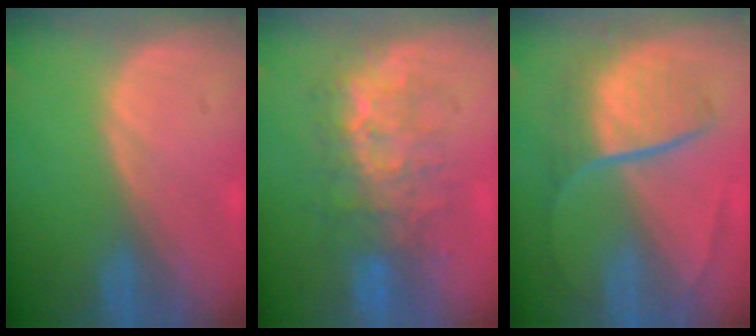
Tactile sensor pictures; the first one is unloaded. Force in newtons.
{"total": 7.9, "press": 7.8, "slide": 1.5}
{"total": 9.2, "press": 7.6, "slide": 5.1}